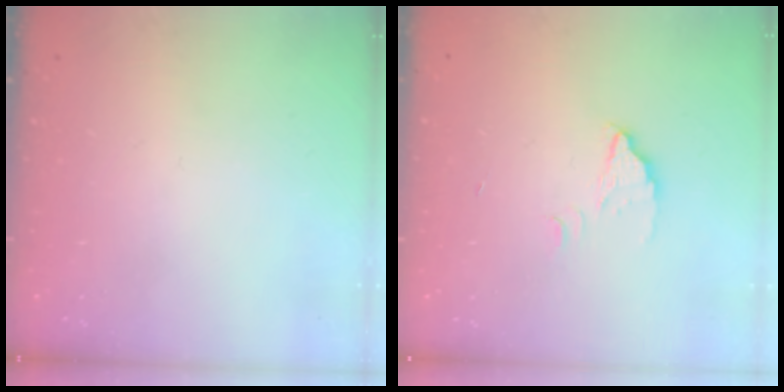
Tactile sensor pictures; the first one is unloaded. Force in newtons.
{"total": 2.7, "press": 2.6, "slide": 0.4}